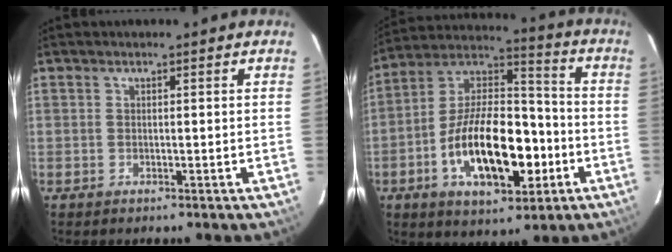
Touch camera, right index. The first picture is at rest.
{"total": 20.8, "force": [-6.4, 10.0, 17.1], "torque": [-0.314, 0.014, -0.102]}